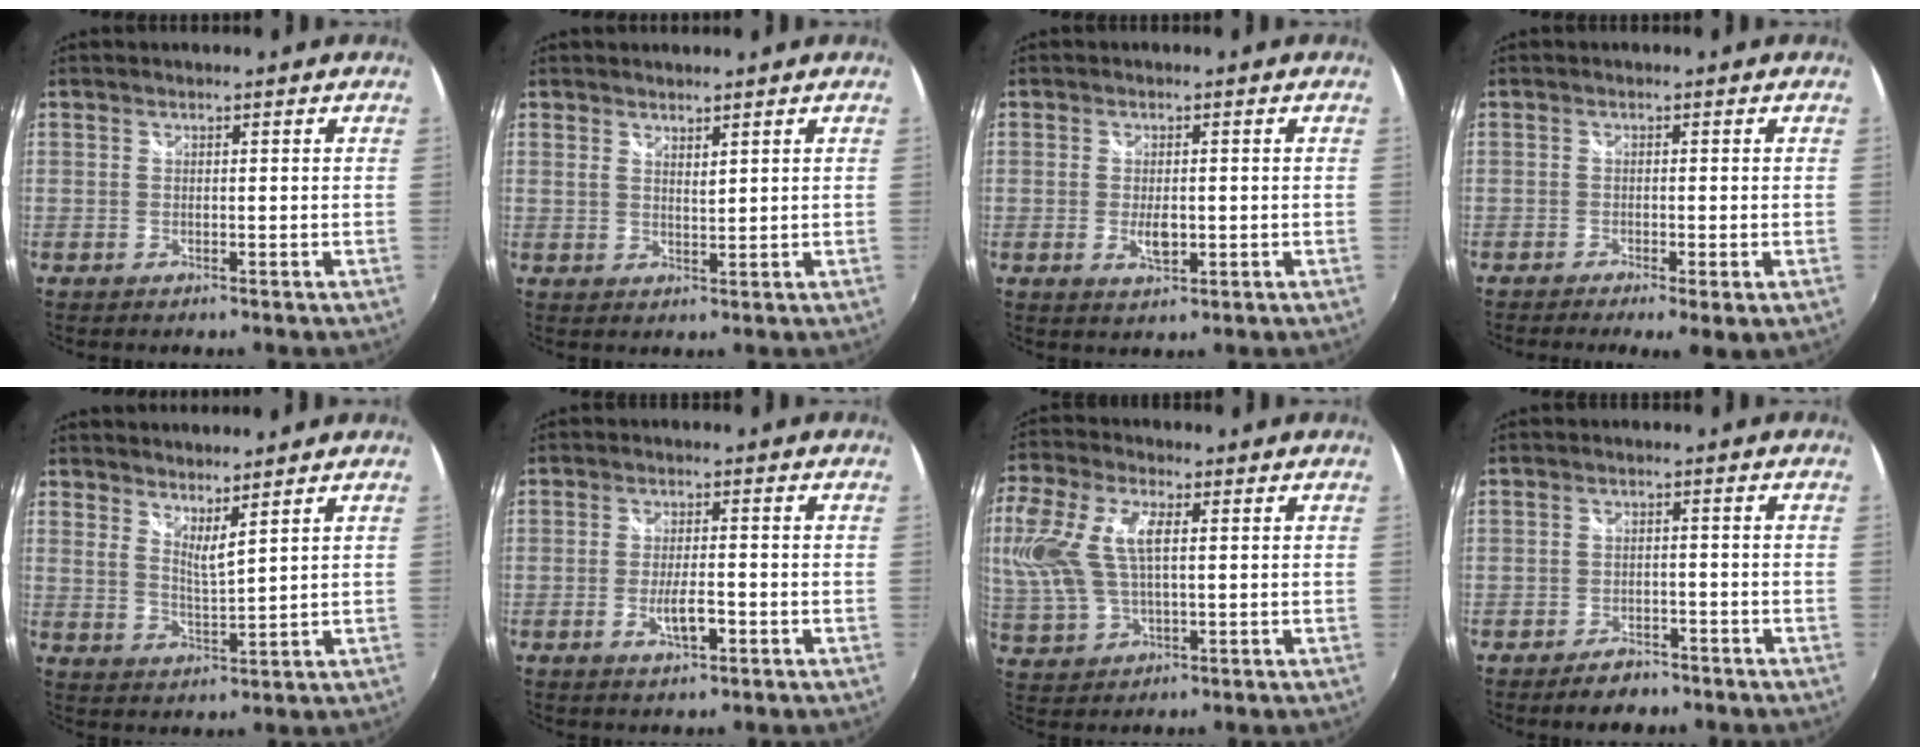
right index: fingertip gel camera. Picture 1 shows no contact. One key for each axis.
{"total": 2.0, "fx": 1.6, "fy": 0.6, "fz": 1.0, "tx": -0.017, "ty": -0.002, "tz": 0.027}
{"total": 3.7, "fx": -0.6, "fy": 1.8, "fz": 3.2, "tx": -0.058, "ty": -0.007, "tz": -0.009}
{"total": 4.0, "fx": -2.0, "fy": 0.6, "fz": 3.3, "tx": -0.063, "ty": -0.017, "tz": -0.030}
{"total": 5.0, "fx": 4.3, "fy": 0.2, "fz": 2.4, "tx": -0.041, "ty": -0.010, "tz": 0.069}
{"total": 4.7, "fx": -1.7, "fy": 1.3, "fz": 4.2, "tx": -0.081, "ty": -0.007, "tz": -0.029}
{"total": 15.5, "fx": 3.2, "fy": 7.7, "fz": 13.0, "tx": -0.285, "ty": 0.012, "tz": 0.062}
{"total": 4.5, "fx": -3.5, "fy": 2.5, "fz": 1.4, "tx": -0.031, "ty": 0.011, "tz": -0.048}